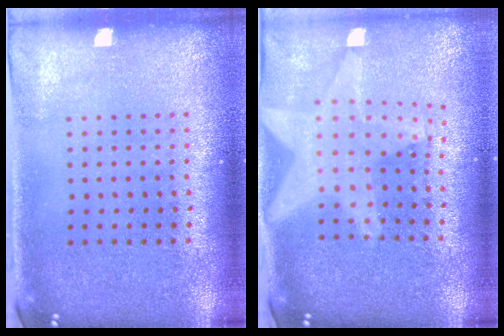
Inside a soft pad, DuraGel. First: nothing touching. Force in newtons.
{"total": 2.2, "press": 1.7, "slide": 1.3}